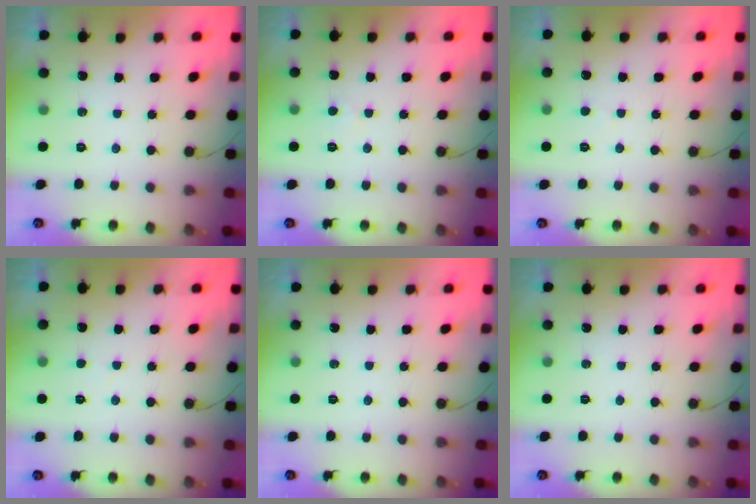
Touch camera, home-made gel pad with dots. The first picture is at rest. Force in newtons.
{"total": 2.8, "press": 2.7, "slide": 0.4}
{"total": 1.8, "press": 1.8, "slide": 0.2}
{"total": 1.9, "press": 1.9, "slide": 0.2}
{"total": 0.0}
{"total": 0.0}